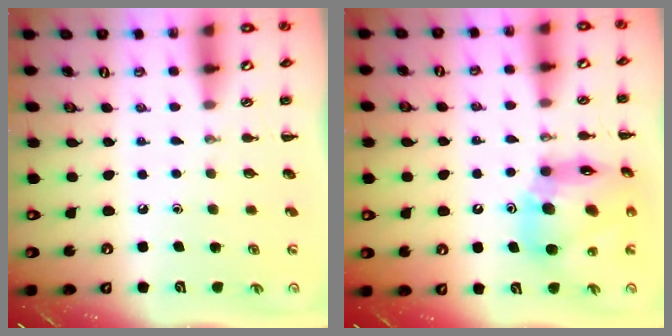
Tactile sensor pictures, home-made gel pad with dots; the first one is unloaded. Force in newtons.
{"total": 16.3, "press": 15.5, "slide": 5.0}